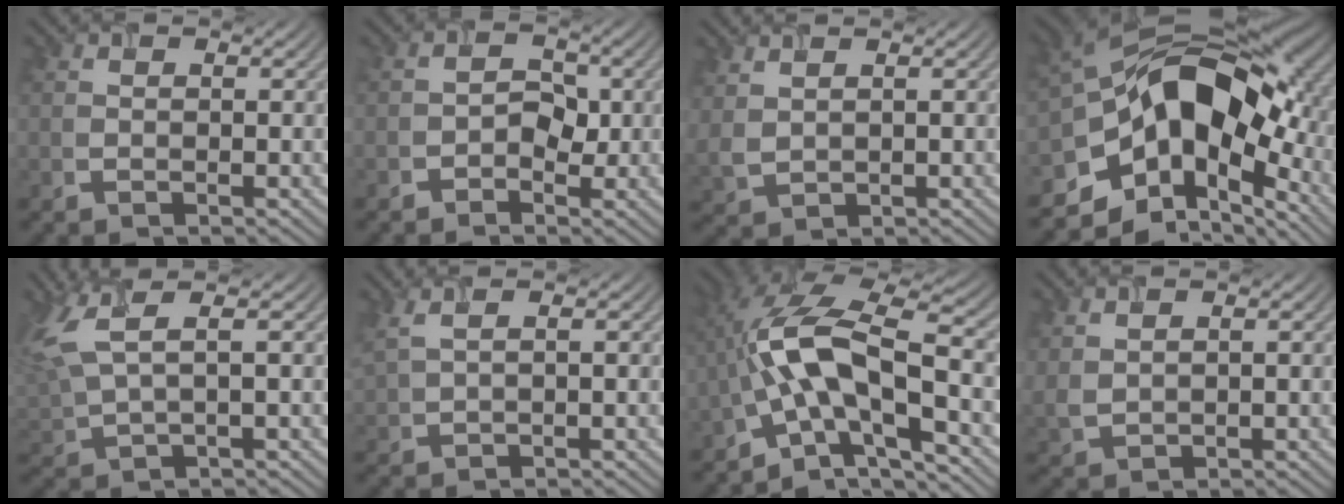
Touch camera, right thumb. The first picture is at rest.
{"total": 2.0, "force": [-0.9, 1.4, 1.2], "torque": [-0.014, 0.006, -0.021]}
{"total": 2.4, "force": [1.6, 1.0, 1.6], "torque": [-0.049, 0.006, 0.039]}
{"total": 16.8, "force": [-3.8, 10.8, 12.3], "torque": [-0.217, -0.001, -0.073]}
{"total": 6.8, "force": [3.2, 1.9, 5.7], "torque": [-0.157, 0.012, 0.062]}
{"total": 3.7, "force": [2.2, 0.9, 2.8], "torque": [-0.078, 0.021, 0.033]}
{"total": 12.8, "force": [-2.9, 5.1, 11.4], "torque": [-0.213, 0.015, -0.068]}
{"total": 2.1, "force": [1.4, 0.7, 1.3], "torque": [-0.041, 0.005, 0.036]}